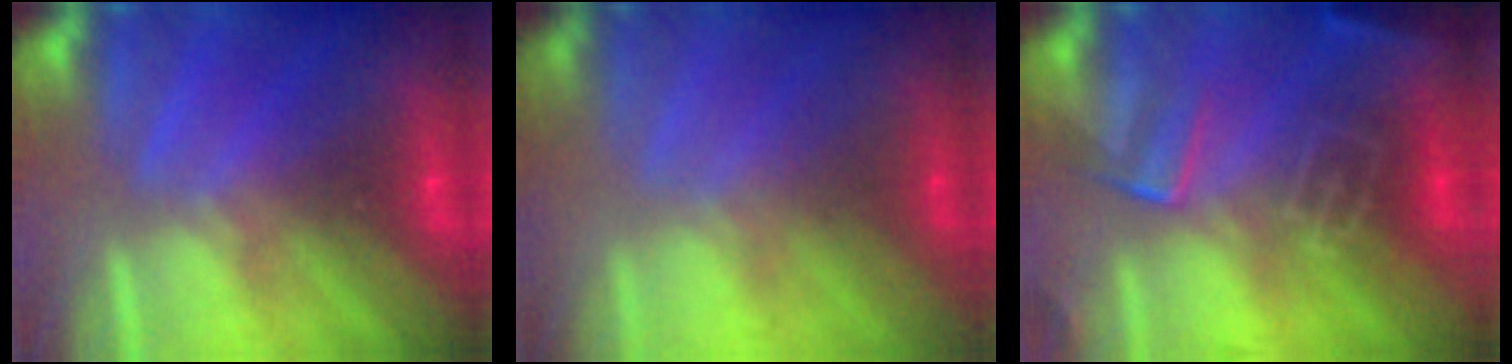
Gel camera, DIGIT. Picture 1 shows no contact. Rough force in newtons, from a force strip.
{"total": 1.7}
{"total": 8.1}